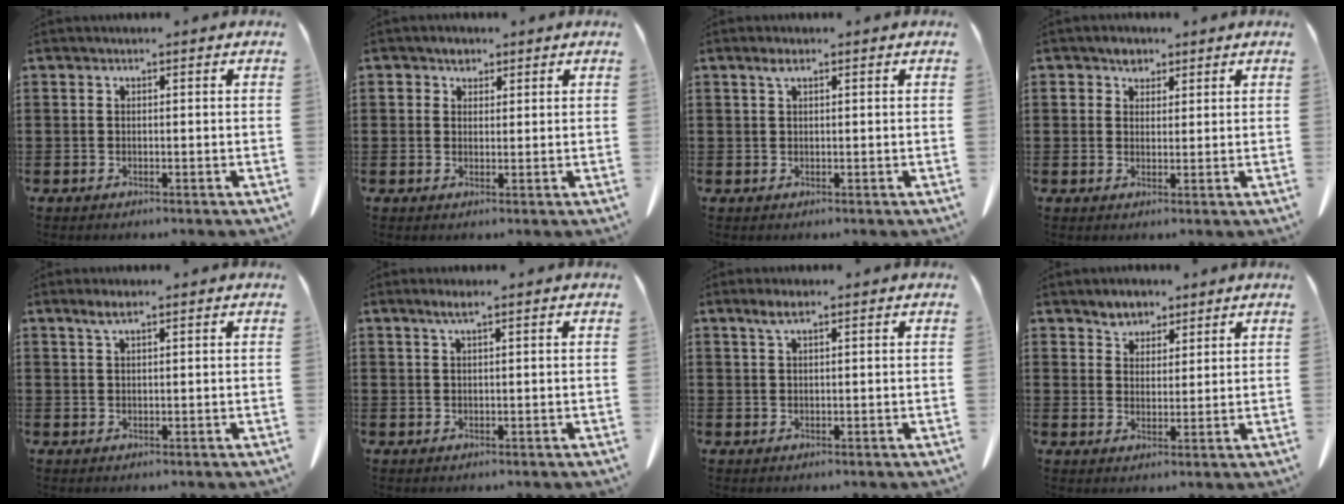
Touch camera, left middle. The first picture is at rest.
{"total": 2.0, "force": [1.4, 1.3, 0.6], "torque": [-0.008, -0.001, 0.025]}
{"total": 1.5, "force": [0.7, 0.5, 1.2], "torque": [-0.027, 0.001, 0.013]}
{"total": 2.6, "force": [1.9, 1.6, 0.7], "torque": [-0.012, 0.001, 0.036]}
{"total": 2.1, "force": [1.3, 0.3, 1.6], "torque": [-0.034, 0.000, 0.024]}
{"total": 1.8, "force": [1.0, -0.1, 1.5], "torque": [-0.030, -0.003, 0.019]}
{"total": 2.3, "force": [1.3, 0.4, 1.8], "torque": [-0.039, 0.002, 0.023]}
{"total": 4.1, "force": [3.3, 2.3, 0.0], "torque": [-0.020, -0.002, 0.062]}